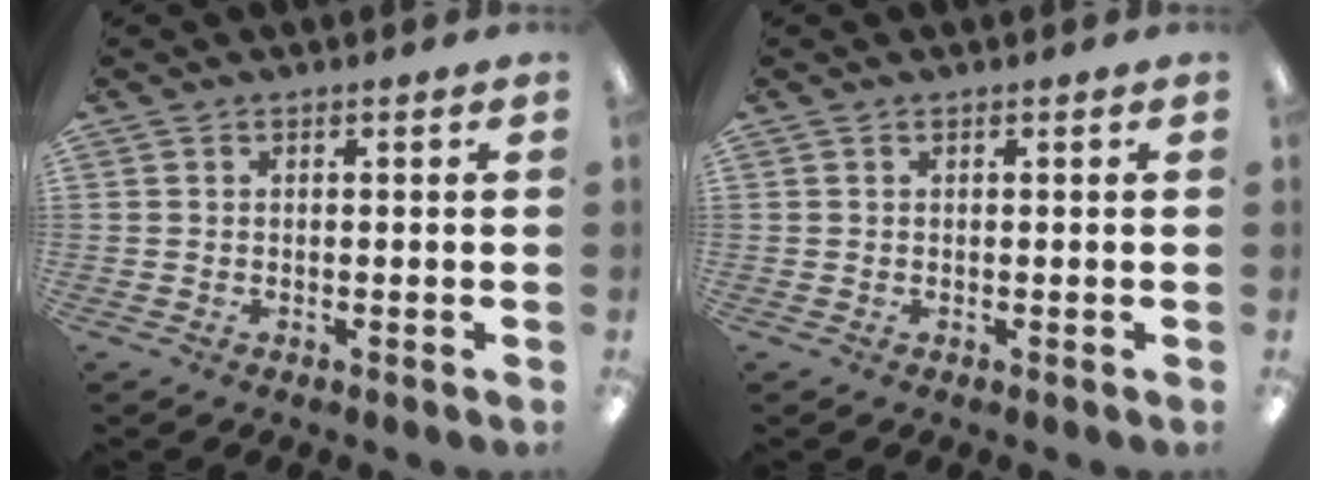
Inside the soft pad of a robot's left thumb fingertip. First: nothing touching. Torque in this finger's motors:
{"motor_torque": [0.00, 0.00, -0.02, -0.01, 0.00]}